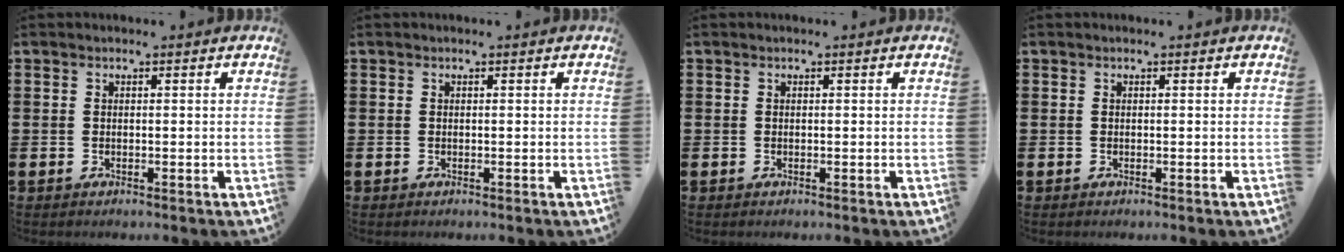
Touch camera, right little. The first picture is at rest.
{"total": 0.0}
{"total": 0.0}
{"total": 0.0}